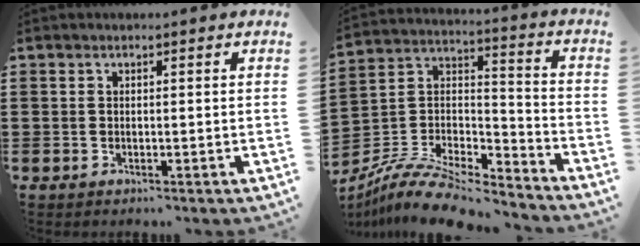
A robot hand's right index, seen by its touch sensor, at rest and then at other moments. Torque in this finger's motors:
{"motor_torque": [-1.23, 0.91, -0.16, -0.21]}